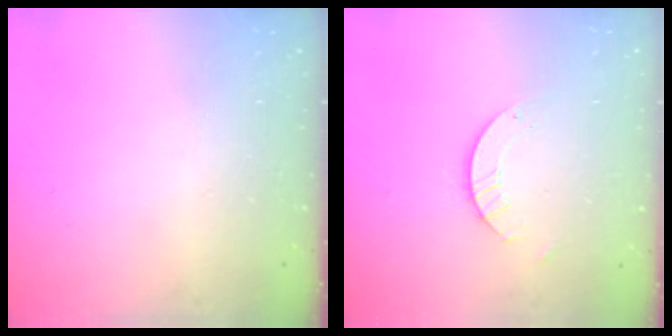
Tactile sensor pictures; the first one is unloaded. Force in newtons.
{"total": 4.0, "press": 4.0, "slide": 0.2}